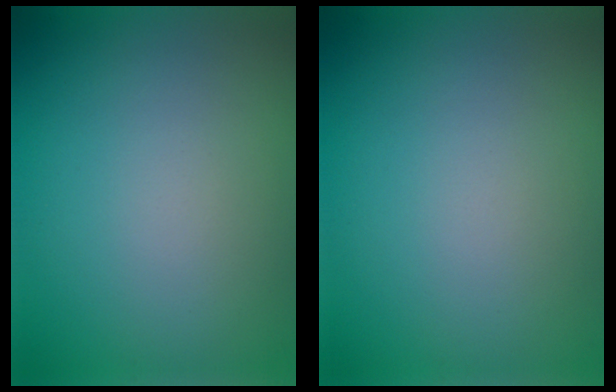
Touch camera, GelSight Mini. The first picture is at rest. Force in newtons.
{"total": 0.0}